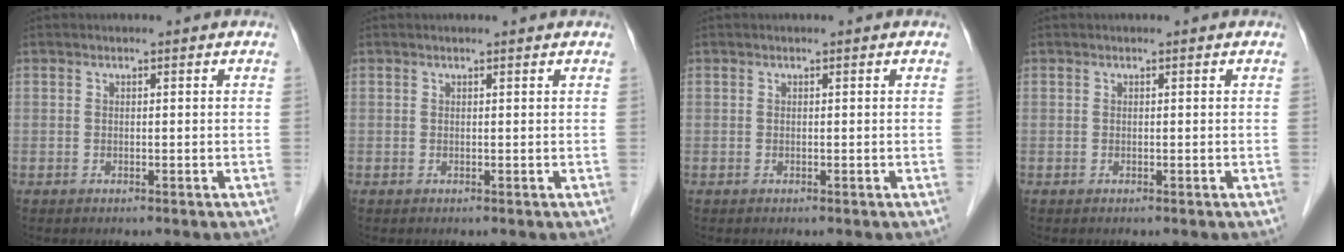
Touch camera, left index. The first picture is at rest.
{"total": 1.1, "force": [1.0, 0.2, 0.2], "torque": [-0.001, 0.005, 0.015]}
{"total": 0.0}
{"total": 0.0}